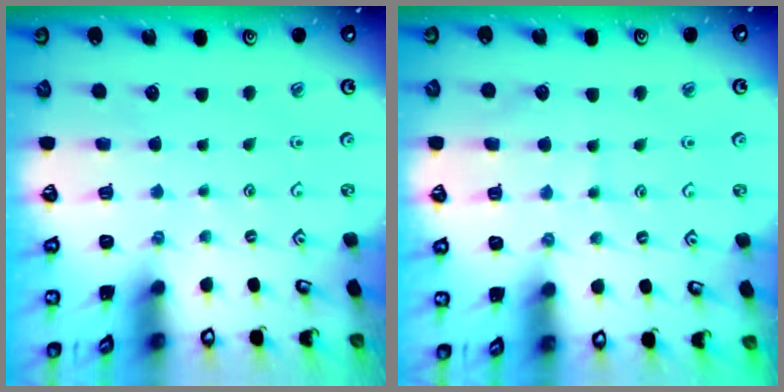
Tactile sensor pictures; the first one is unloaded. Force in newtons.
{"total": 5.5, "press": 5.5, "slide": 0.5}